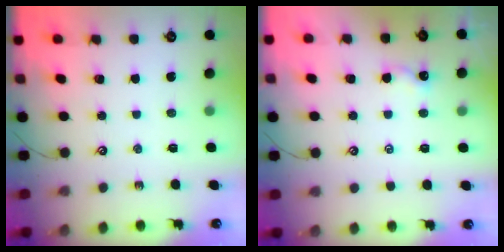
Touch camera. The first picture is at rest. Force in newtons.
{"total": 0.9, "press": 0.9, "slide": 0.3}